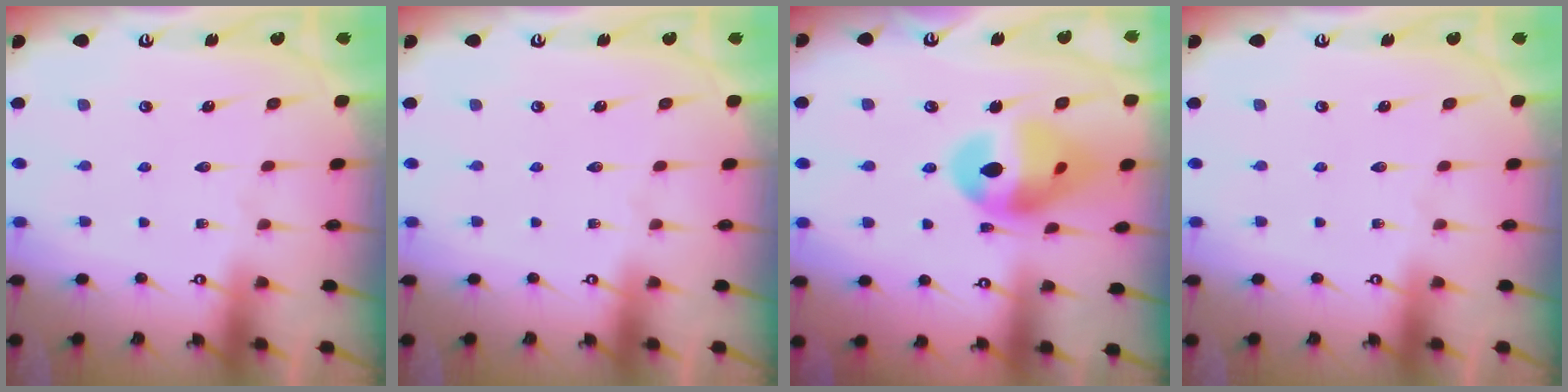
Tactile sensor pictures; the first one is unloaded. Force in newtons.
{"total": 0.0}
{"total": 15.3, "press": 15.3, "slide": 1.3}
{"total": 0.0}